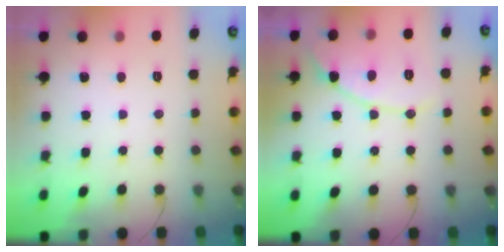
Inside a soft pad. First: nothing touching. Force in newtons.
{"total": 11.3, "press": 11.2, "slide": 0.6}